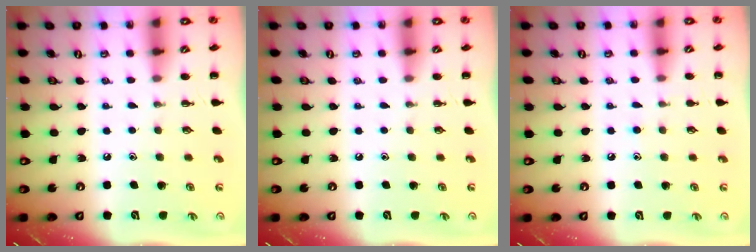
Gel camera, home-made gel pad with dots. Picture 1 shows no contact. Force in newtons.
{"total": 0.0}
{"total": 6.0, "press": 5.6, "slide": 2.1}